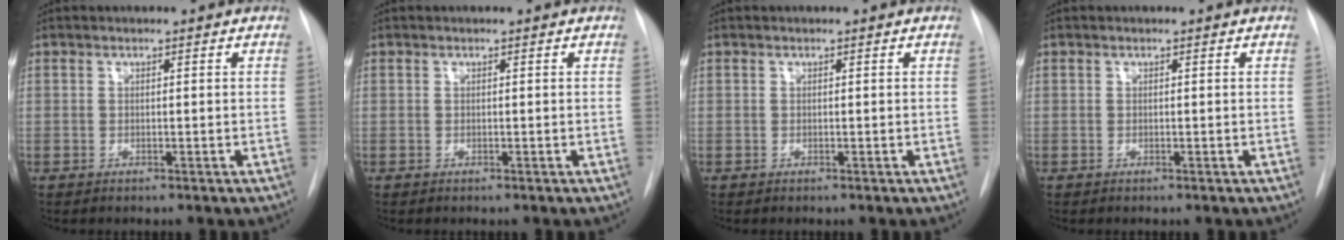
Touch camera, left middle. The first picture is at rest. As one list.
[{"total": 0.0}, {"total": 0.0}, {"total": 0.0}]